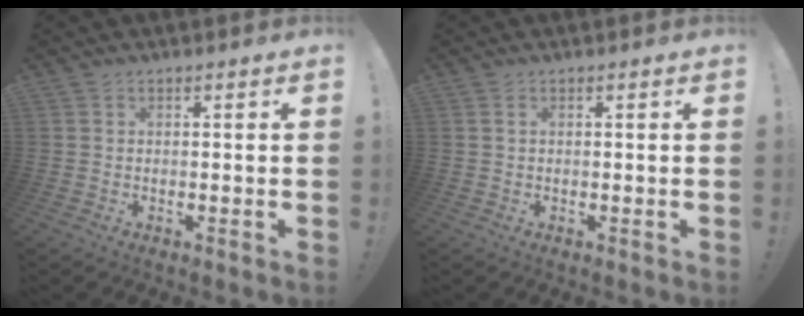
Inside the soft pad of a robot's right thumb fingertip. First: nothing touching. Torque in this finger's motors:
{"motor_torque": [-0.27, 0.12, 0.03, -0.05, 0.03]}